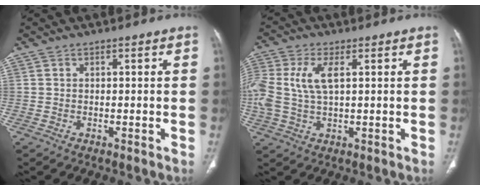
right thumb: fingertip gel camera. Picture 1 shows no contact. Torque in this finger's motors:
{"motor_torque": [0.00, -0.01, 0.98, 0.63, 0.15]}